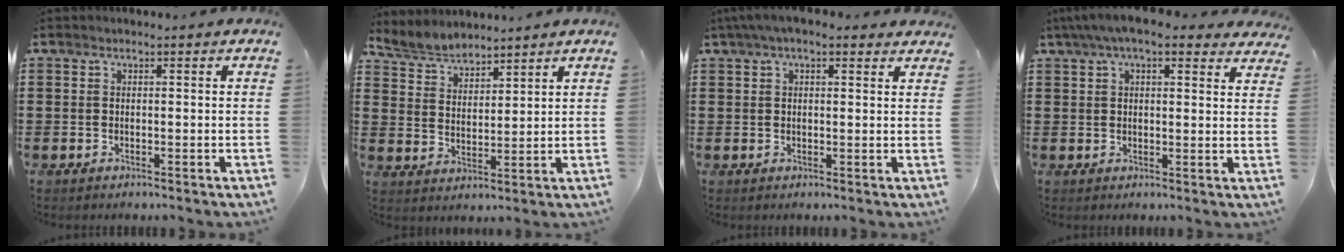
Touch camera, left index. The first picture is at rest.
{"total": 4.6, "force": [4.5, 1.0, 0.5], "torque": [-0.030, -0.012, 0.081]}
{"total": 3.6, "force": [2.4, 1.2, 2.3], "torque": [-0.052, 0.007, 0.043]}
{"total": 5.9, "force": [4.5, 1.4, 3.5], "torque": [-0.080, -0.001, 0.082]}